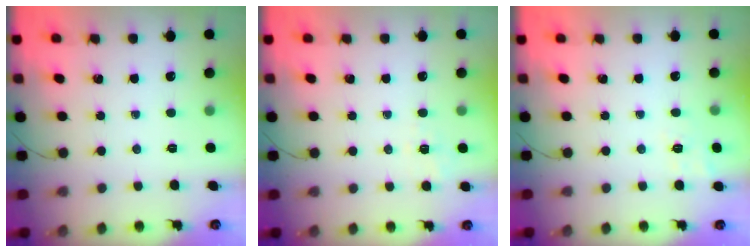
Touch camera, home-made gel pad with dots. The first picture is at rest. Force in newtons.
{"total": 1.8, "press": 0.4, "slide": 1.8}
{"total": 6.9, "press": 6.5, "slide": 2.2}